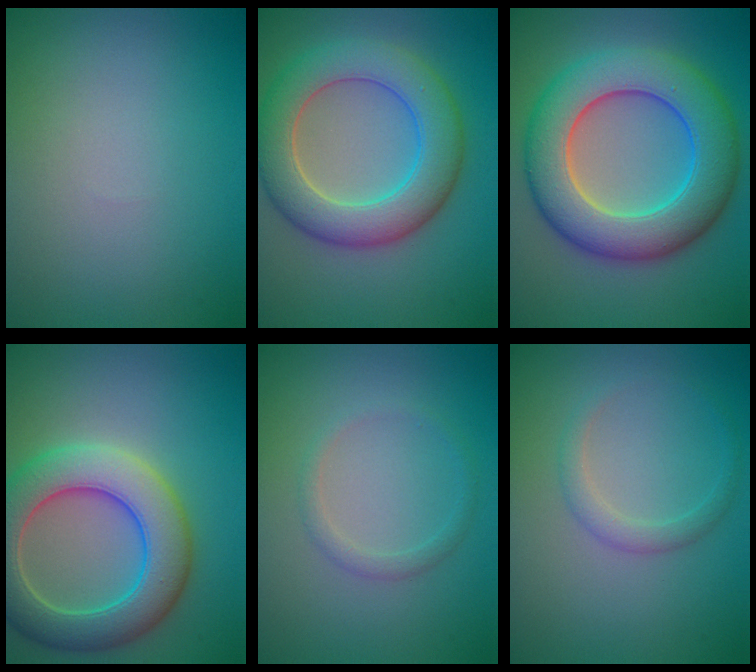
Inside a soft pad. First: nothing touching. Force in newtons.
{"total": 7.5, "press": 7.5, "slide": 0.6}
{"total": 10.4, "press": 10.4, "slide": 0.2}
{"total": 7.9, "press": 7.9, "slide": 0.6}
{"total": 1.3, "press": 1.3, "slide": 0.1}
{"total": 1.6, "press": 1.6, "slide": 0.1}